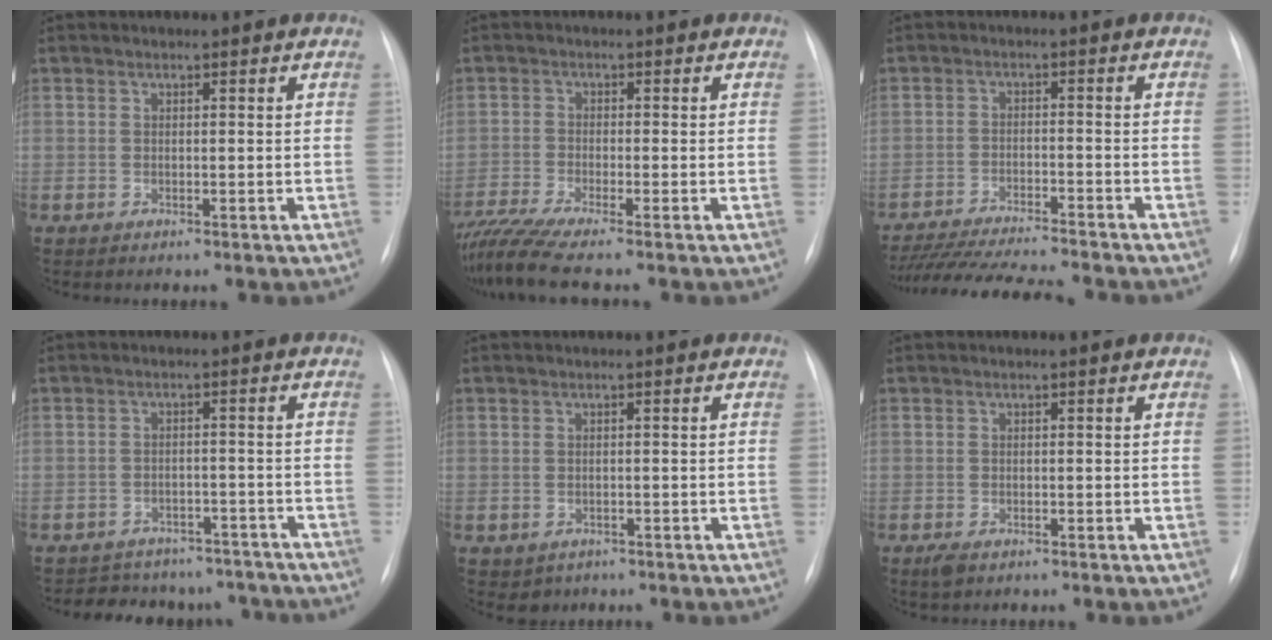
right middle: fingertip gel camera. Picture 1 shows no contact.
{"total": 7.6, "force": [-6.5, -1.2, 3.7], "torque": [-0.070, -0.019, -0.115]}
{"total": 15.9, "force": [-14.5, 0.9, 6.6], "torque": [-0.117, -0.027, -0.220]}
{"total": 11.0, "force": [-9.8, 4.9, 0.8], "torque": [-0.004, 0.027, -0.114]}
{"total": 2.2, "force": [-1.0, 1.9, 0.4], "torque": [-0.006, 0.004, -0.007]}
{"total": 1.6, "force": [-1.0, 0.8, 1.0], "torque": [-0.021, -0.002, -0.012]}